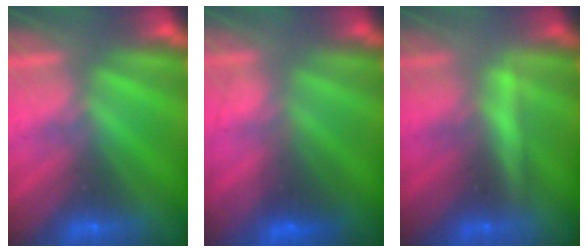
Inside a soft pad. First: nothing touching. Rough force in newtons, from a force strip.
{"total": 3.3}
{"total": 2.0}